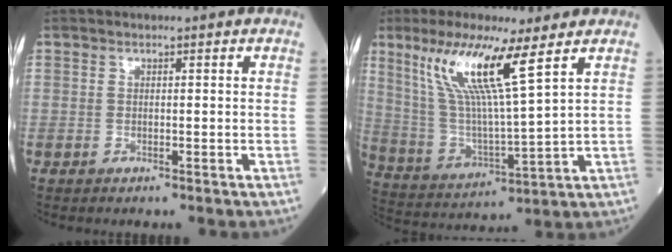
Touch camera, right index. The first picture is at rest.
{"total": 13.6, "force": [7.3, 0.3, 11.5], "torque": [-0.242, -0.003, 0.146]}